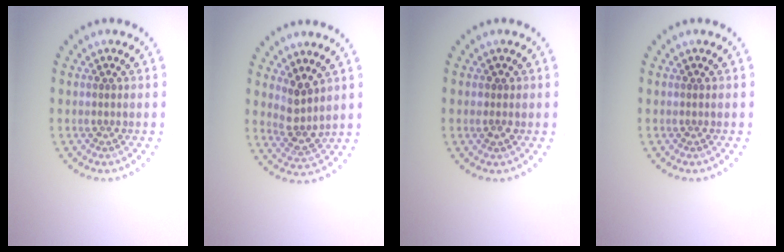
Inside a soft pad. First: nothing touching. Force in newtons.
{"total": 2.6, "press": 2.0, "slide": 1.7}
{"total": 0.9, "press": 0.9, "slide": 0.2}
{"total": 0.0}